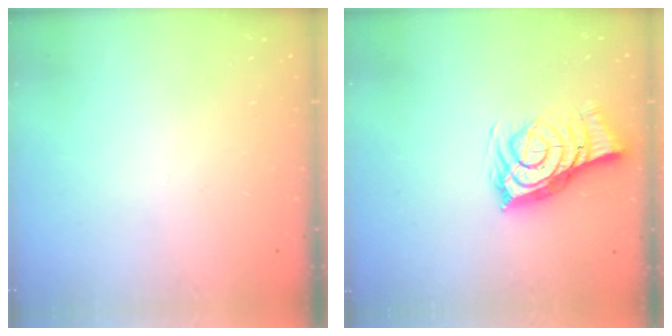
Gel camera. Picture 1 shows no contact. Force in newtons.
{"total": 9.5, "press": 8.9, "slide": 3.4}